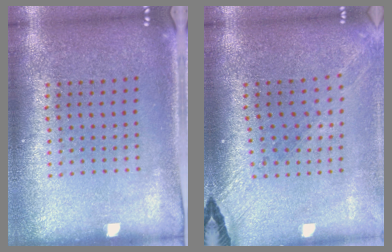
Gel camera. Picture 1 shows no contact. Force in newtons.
{"total": 1.5, "press": 1.4, "slide": 0.3}